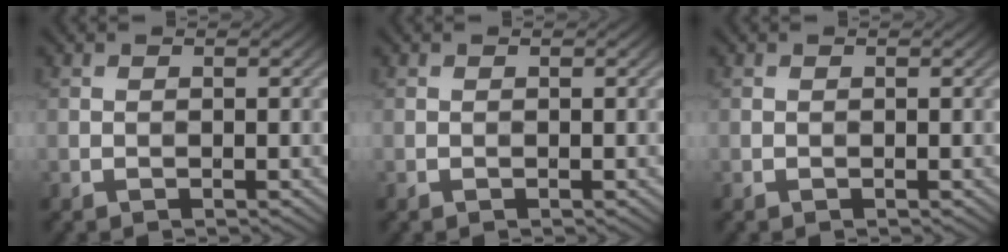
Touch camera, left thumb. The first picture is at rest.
{"total": 0.0}
{"total": 0.0}